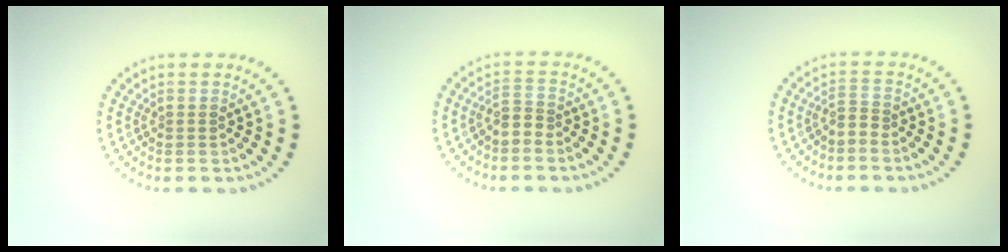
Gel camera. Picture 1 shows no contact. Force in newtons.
{"total": 1.7, "press": 1.2, "slide": 1.1}
{"total": 1.1, "press": 0.5, "slide": 0.9}